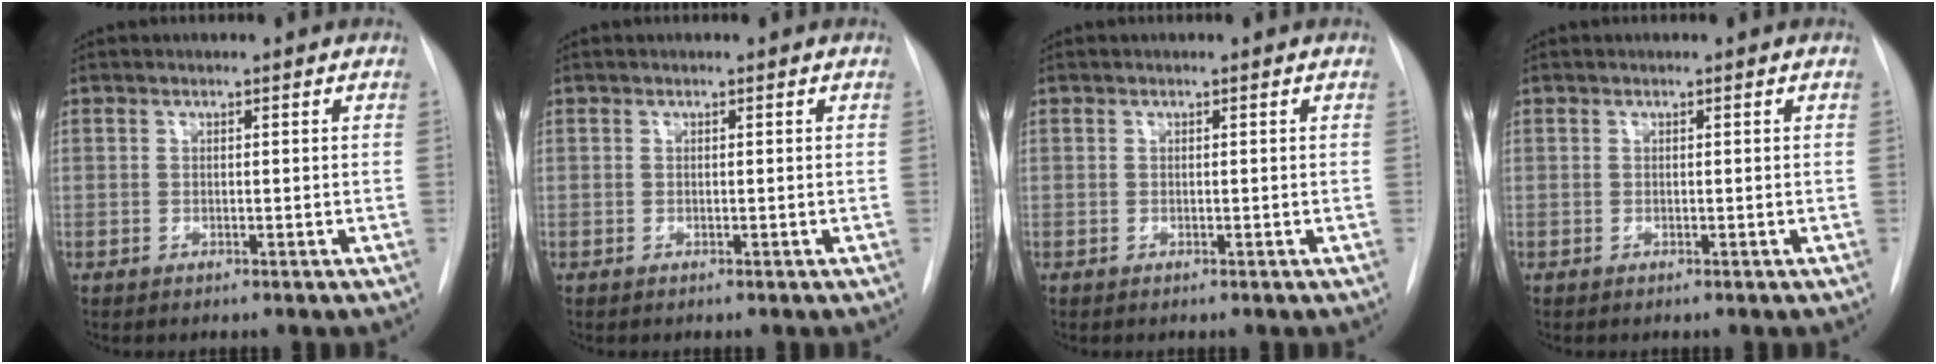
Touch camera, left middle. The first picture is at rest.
{"total": 0.0}
{"total": 0.0}
{"total": 0.0}